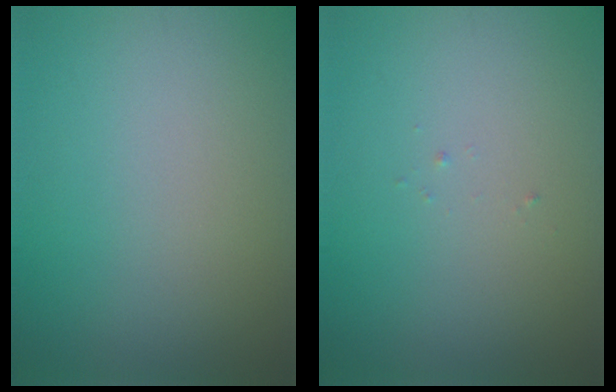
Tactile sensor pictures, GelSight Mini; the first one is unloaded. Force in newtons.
{"total": 0.0}